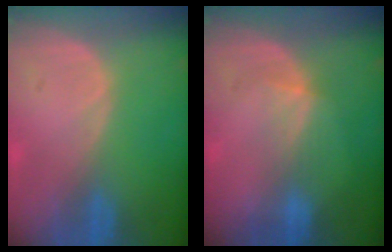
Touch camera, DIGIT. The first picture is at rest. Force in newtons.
{"total": 2.7, "press": 2.4, "slide": 1.2}